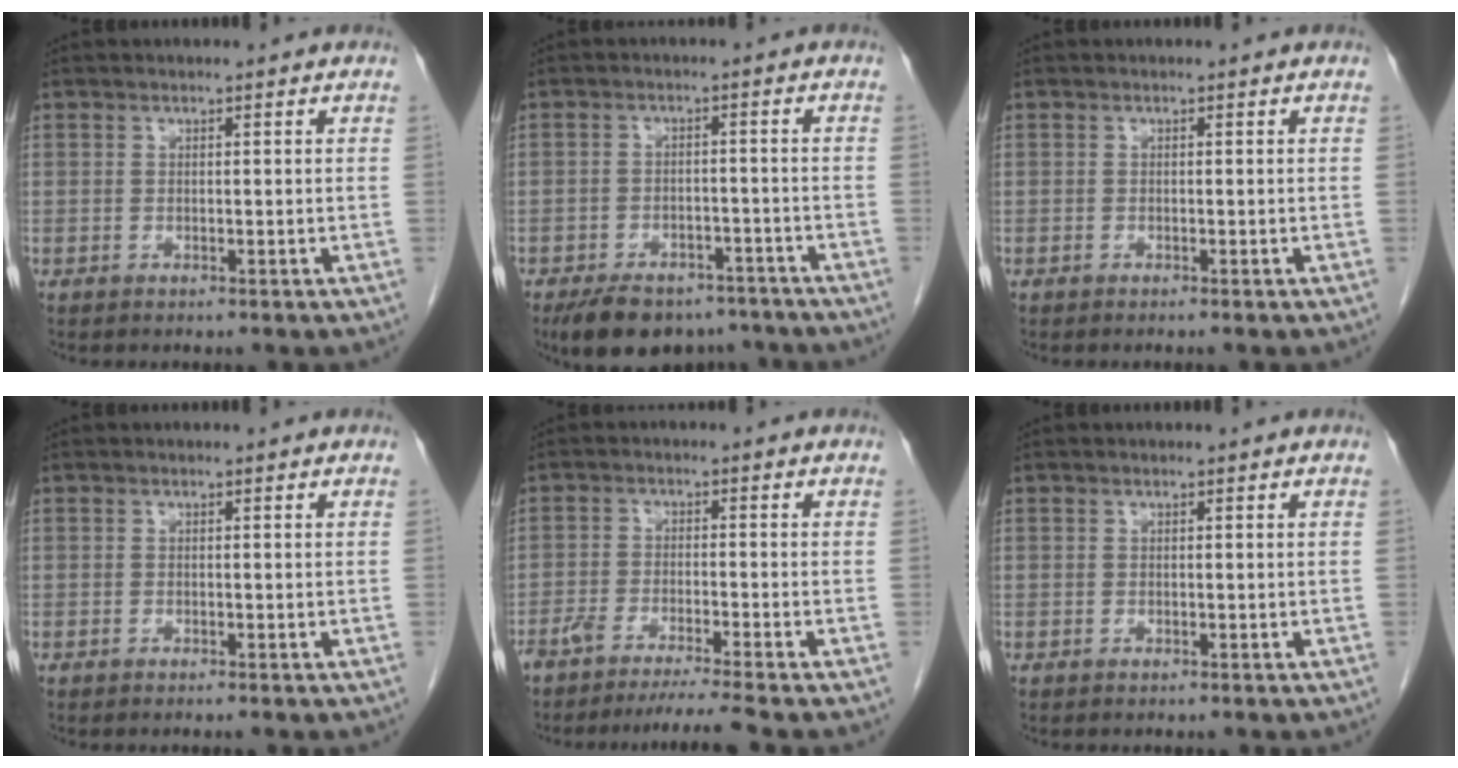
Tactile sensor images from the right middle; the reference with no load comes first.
{"total": 11.7, "force": [-9.3, 5.6, 4.4], "torque": [-0.067, 0.001, -0.129]}
{"total": 0.0}
{"total": 0.0}
{"total": 7.7, "force": [-6.7, -1.5, 3.5], "torque": [-0.039, -0.019, -0.108]}
{"total": 0.0}